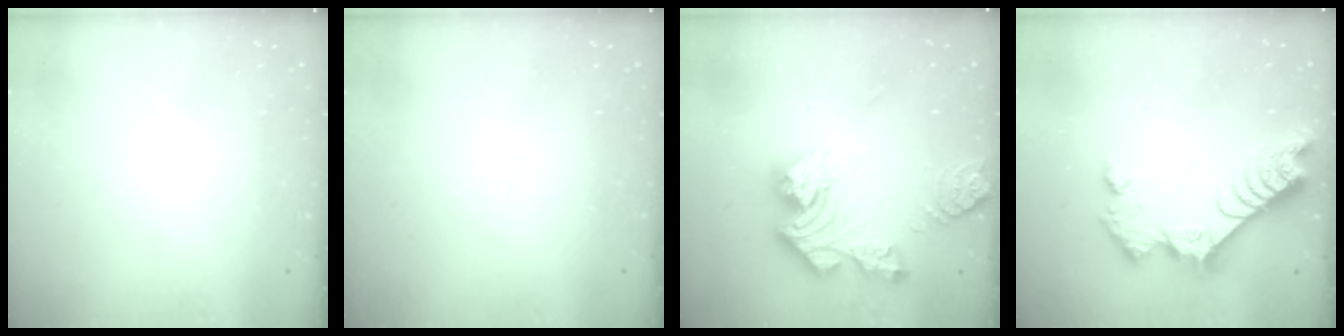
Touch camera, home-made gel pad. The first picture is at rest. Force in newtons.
{"total": 0.0}
{"total": 14.3, "press": 14.2, "slide": 1.5}
{"total": 9.6, "press": 9.5, "slide": 0.9}